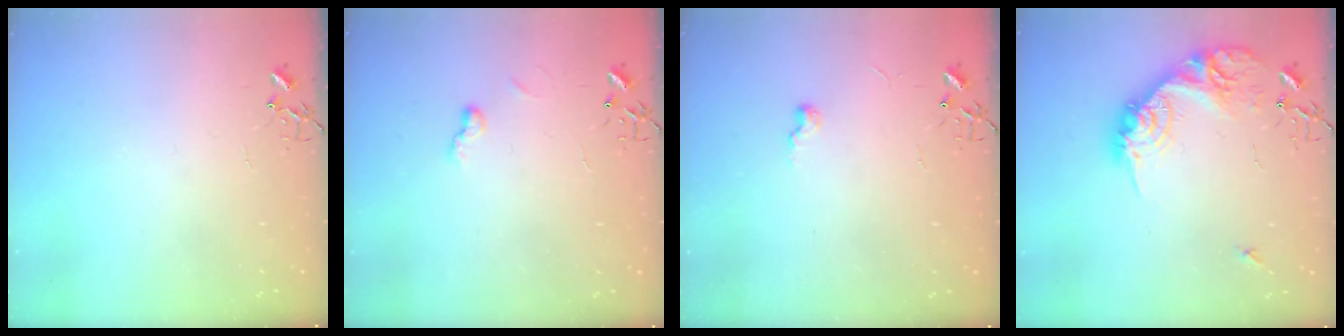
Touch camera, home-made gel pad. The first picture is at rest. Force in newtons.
{"total": 5.8, "press": 5.8, "slide": 0.6}
{"total": 5.9, "press": 5.8, "slide": 0.6}
{"total": 18.2, "press": 18.2, "slide": 1.3}